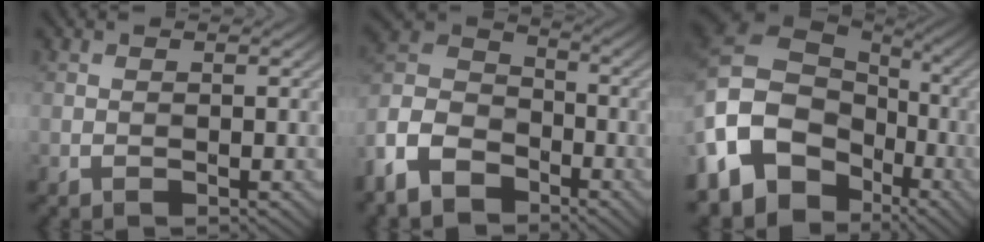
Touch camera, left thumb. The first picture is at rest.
{"total": 12.1, "force": [-7.7, 7.0, 6.2], "torque": [-0.167, -0.019, -0.173]}
{"total": 18.0, "force": [-5.4, 14.4, 9.4], "torque": [-0.239, -0.018, -0.101]}